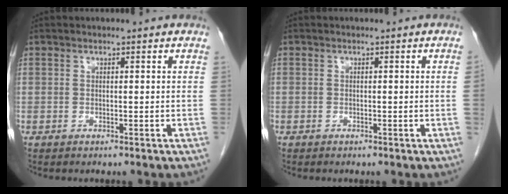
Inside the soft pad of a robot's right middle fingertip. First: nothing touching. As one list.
[{"total": 0.5, "force": [-0.1, -0.2, 0.5], "torque": [0.001, 0.003, -0.002]}]